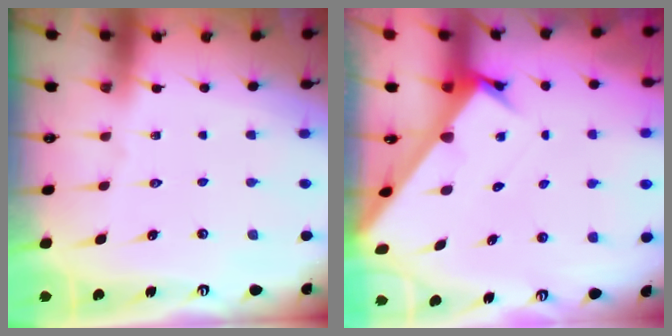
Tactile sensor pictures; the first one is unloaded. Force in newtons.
{"total": 3.0, "press": 3.0, "slide": 0.2}